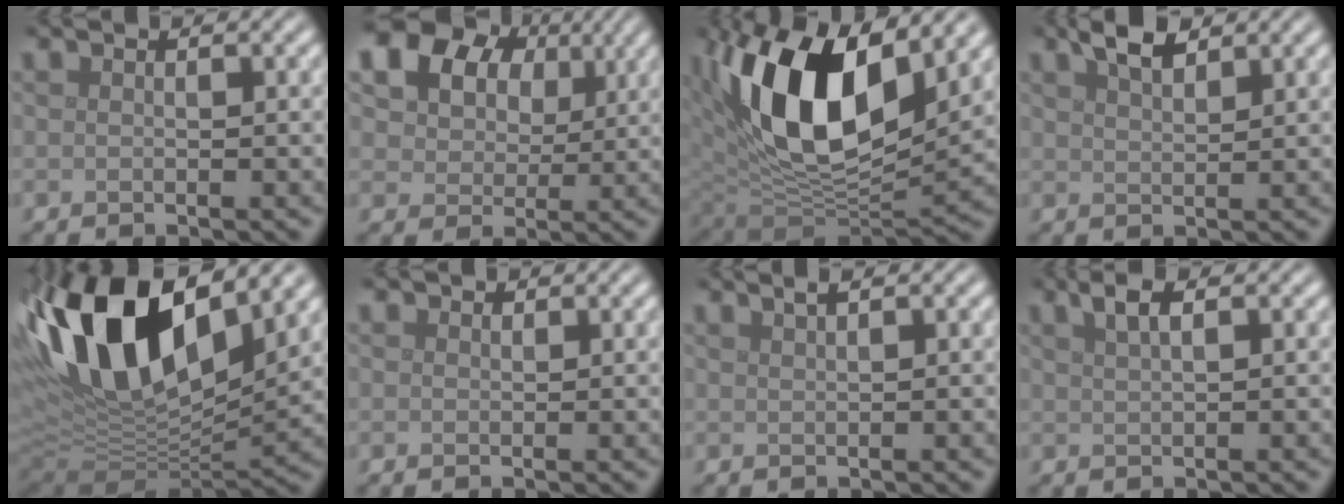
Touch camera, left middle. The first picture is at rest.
{"total": 14.2, "force": [7.5, 9.9, 6.9], "torque": [-0.142, 0.030, 0.138]}
{"total": 15.3, "force": [5.3, 7.9, 11.9], "torque": [-0.217, 0.002, 0.093]}
{"total": 2.8, "force": [2.1, 0.9, 1.5], "torque": [-0.029, 0.008, 0.040]}
{"total": 16.7, "force": [6.8, 7.3, 13.5], "torque": [-0.271, 0.022, 0.113]}
{"total": 0.5, "force": [0.4, 0.3, 0.1], "torque": [0.000, -0.001, 0.005]}
{"total": 1.3, "force": [0.9, 0.3, 0.8], "torque": [-0.008, 0.002, 0.012]}
{"total": 2.1, "force": [1.3, 0.6, 1.5], "torque": [-0.028, 0.006, 0.025]}